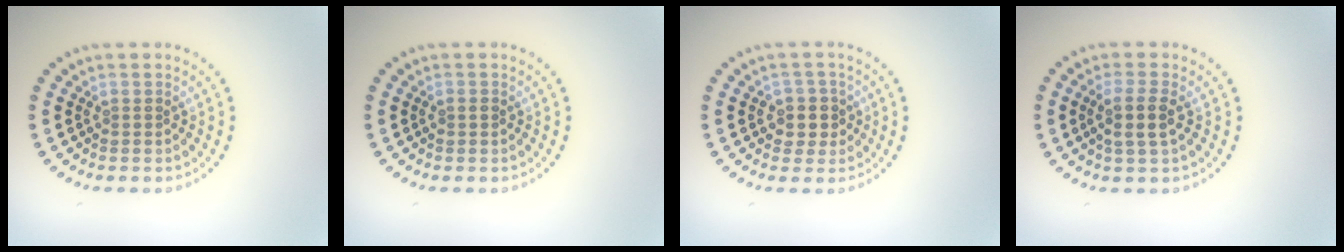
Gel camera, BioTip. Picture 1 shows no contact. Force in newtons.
{"total": 0.8, "press": 0.8, "slide": 0.1}
{"total": 2.6, "press": 2.3, "slide": 1.1}
{"total": 2.6, "press": 2.3, "slide": 1.3}